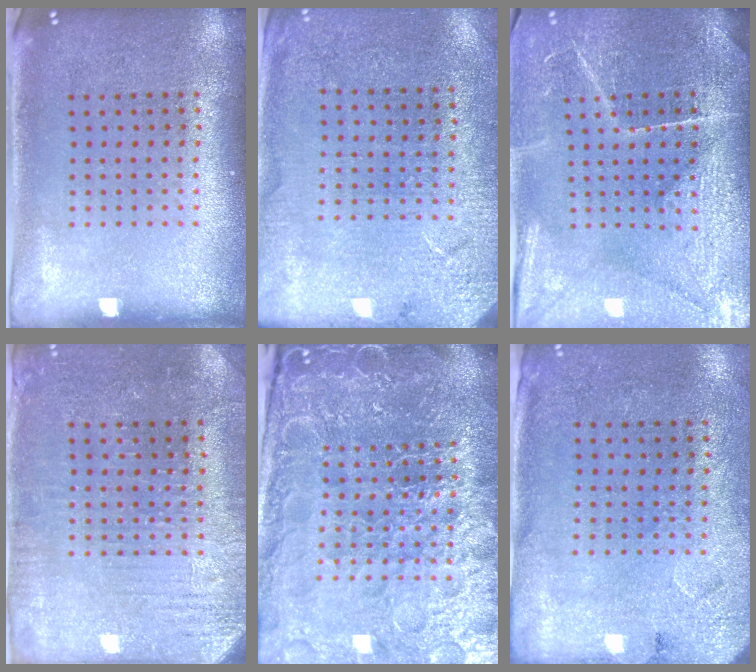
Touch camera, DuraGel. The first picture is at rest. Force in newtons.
{"total": 2.6, "press": 2.6, "slide": 0.2}
{"total": 3.9, "press": 3.8, "slide": 1.1}
{"total": 3.0, "press": 2.9, "slide": 0.7}
{"total": 6.2, "press": 5.5, "slide": 2.9}
{"total": 2.7, "press": 2.2, "slide": 1.5}